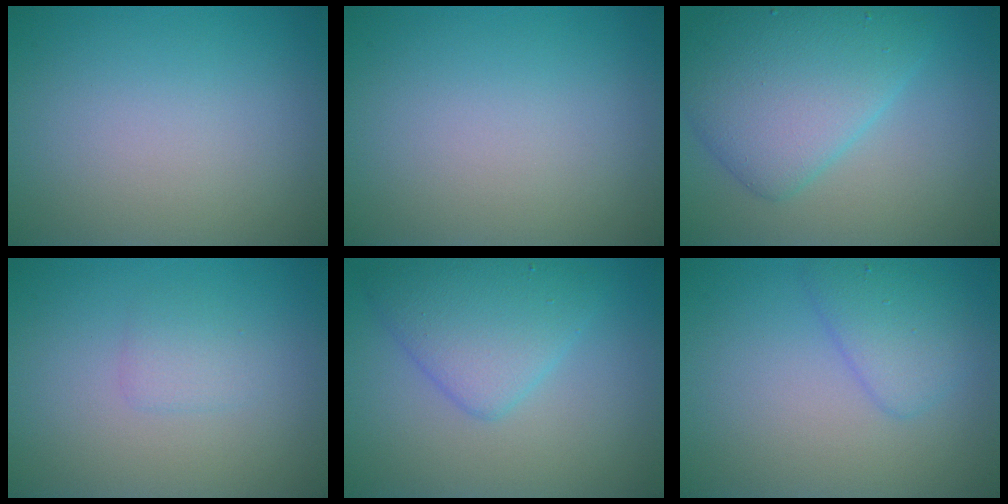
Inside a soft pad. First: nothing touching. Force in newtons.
{"total": 0.0}
{"total": 6.6, "press": 6.6, "slide": 0.1}
{"total": 1.3, "press": 1.2, "slide": 0.0}
{"total": 4.4, "press": 4.4, "slide": 0.0}
{"total": 2.8, "press": 2.8, "slide": 0.1}